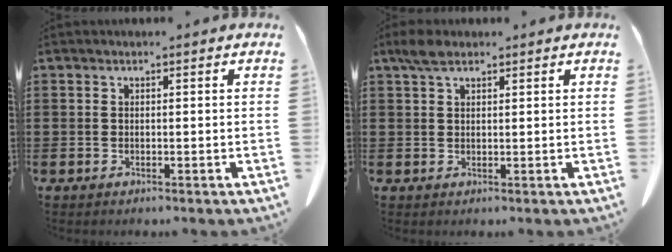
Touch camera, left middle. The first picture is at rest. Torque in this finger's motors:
{"motor_torque": [1.74, 0.40, 0.09, 0.12]}